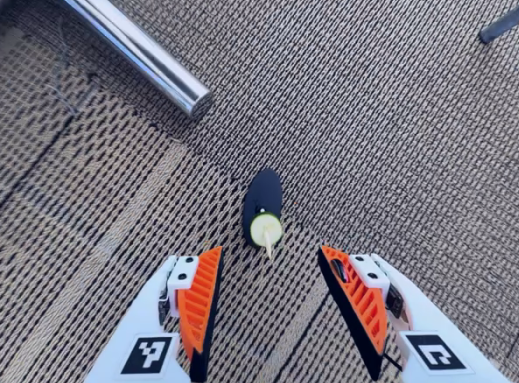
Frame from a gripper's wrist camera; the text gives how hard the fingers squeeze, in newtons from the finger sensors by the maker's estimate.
{"total": 0.0}